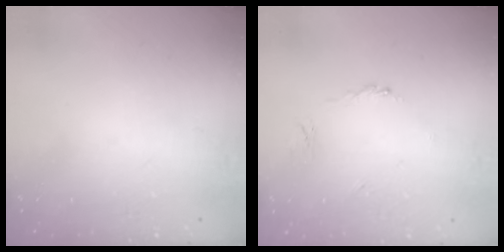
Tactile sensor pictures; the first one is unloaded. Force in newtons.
{"total": 1.1, "press": 1.1, "slide": 0.4}